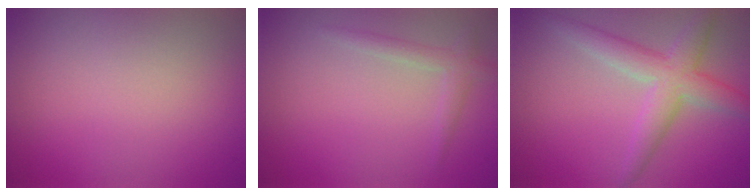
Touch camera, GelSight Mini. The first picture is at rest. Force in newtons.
{"total": 1.5, "press": 1.5, "slide": 0.0}
{"total": 4.3, "press": 4.3, "slide": 0.3}